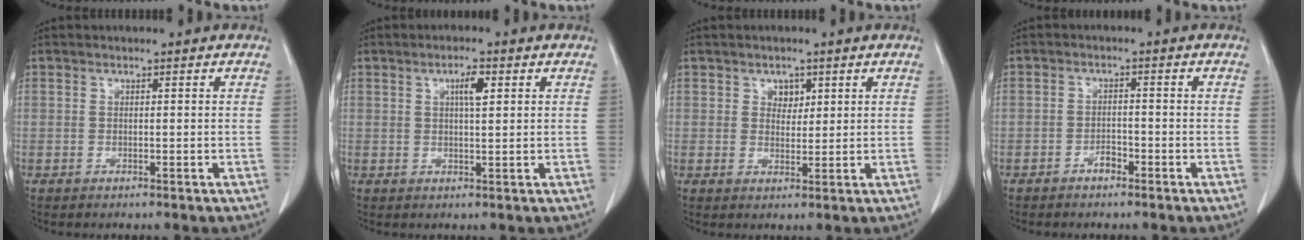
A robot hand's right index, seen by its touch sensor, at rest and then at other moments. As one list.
[{"total": 3.1, "force": [1.1, 0.5, 2.8], "torque": [-0.050, 0.001, 0.018]}, {"total": 2.3, "force": [1.2, 1.7, 1.1], "torque": [-0.013, -0.001, 0.019]}, {"total": 1.9, "force": [-1.4, 0.8, 0.9], "torque": [-0.013, 0.005, -0.022]}]